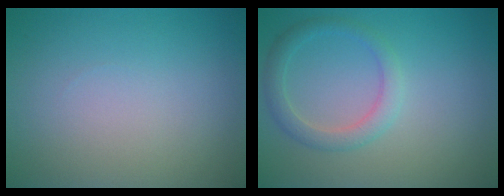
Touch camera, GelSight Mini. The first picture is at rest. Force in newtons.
{"total": 2.3, "press": 2.3, "slide": 0.1}